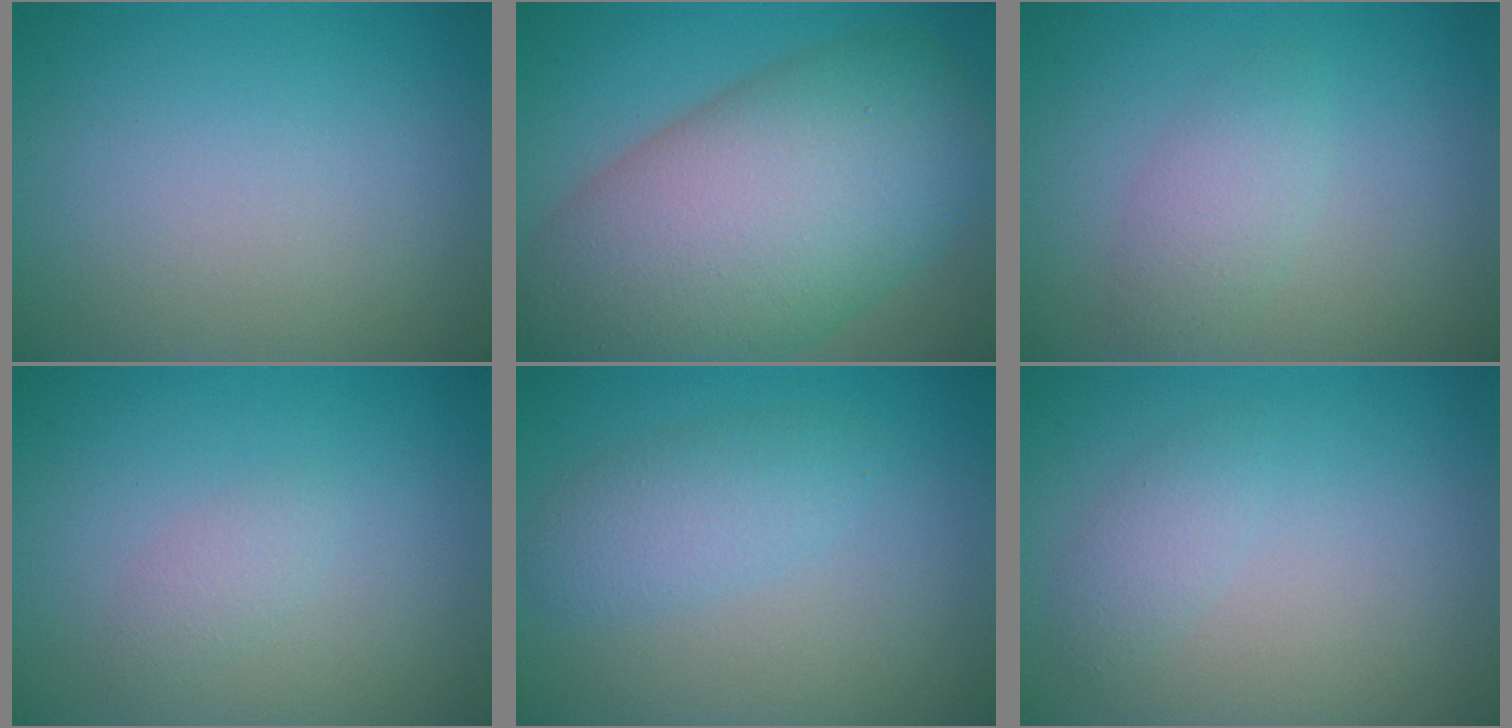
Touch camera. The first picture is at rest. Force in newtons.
{"total": 15.7, "press": 15.6, "slide": 0.7}
{"total": 2.4, "press": 2.4, "slide": 0.1}
{"total": 1.2, "press": 1.2, "slide": 0.0}
{"total": 2.7, "press": 2.7, "slide": 0.1}
{"total": 1.4, "press": 1.4, "slide": 0.1}